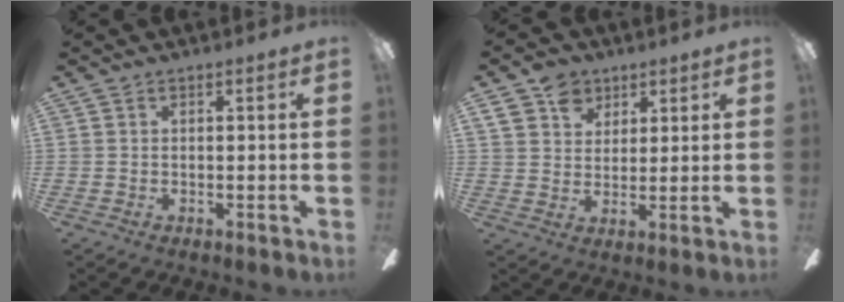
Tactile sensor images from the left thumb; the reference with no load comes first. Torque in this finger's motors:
{"motor_torque": [0.77, 0.69, 1.13, -0.69, 0.02]}